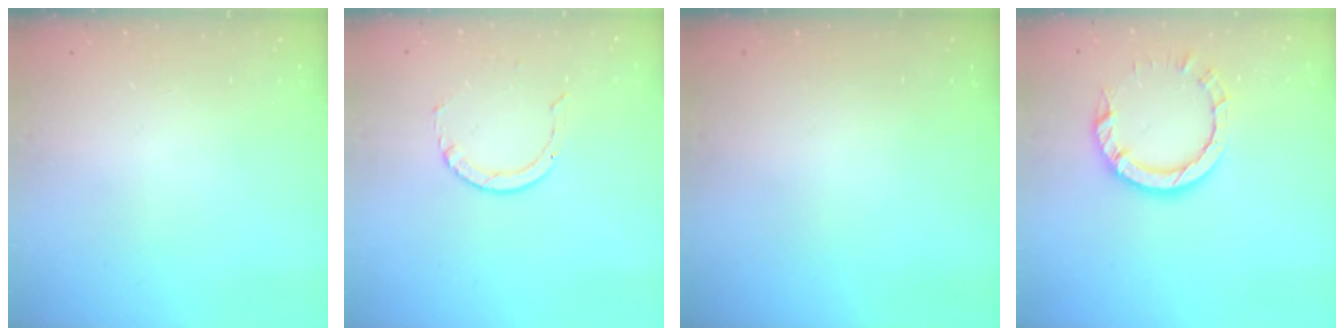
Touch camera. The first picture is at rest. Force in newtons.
{"total": 3.3, "press": 3.3, "slide": 0.3}
{"total": 0.0}
{"total": 7.6, "press": 7.6, "slide": 0.8}